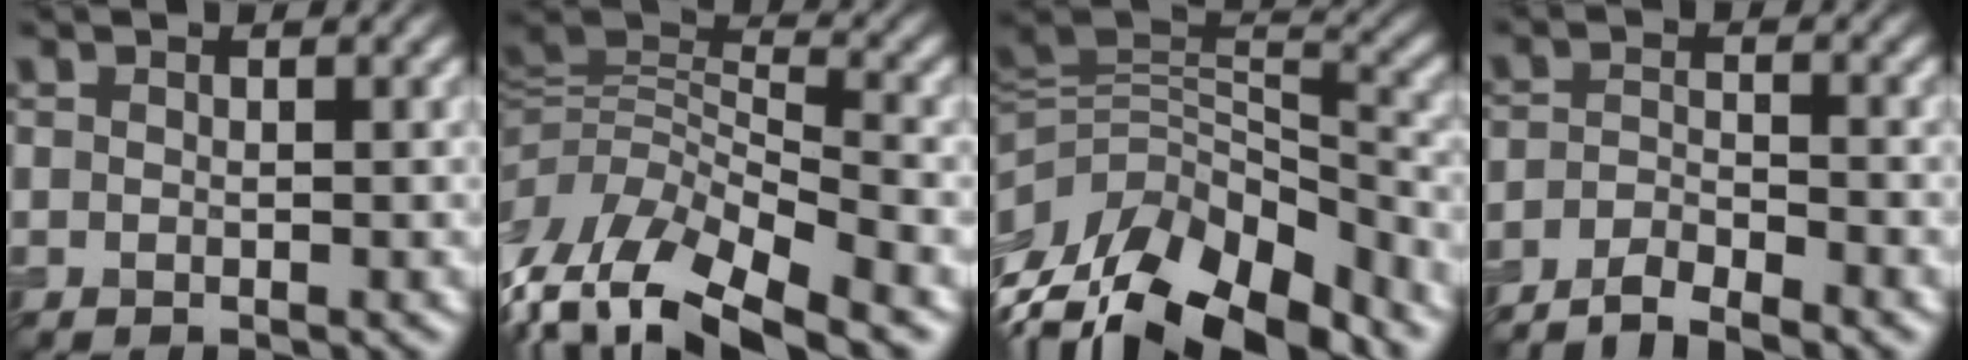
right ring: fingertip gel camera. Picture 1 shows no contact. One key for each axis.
{"total": 13.6, "fx": -7.8, "fy": 5.7, "fz": 9.5, "tx": -0.204, "ty": 0.006, "tz": -0.125}
{"total": 12.7, "fx": -6.3, "fy": 7.1, "fz": 8.4, "tx": -0.189, "ty": 0.007, "tz": -0.101}
{"total": 4.7, "fx": -4.1, "fy": 1.0, "fz": 2.2, "tx": -0.038, "ty": 0.001, "tz": -0.079}